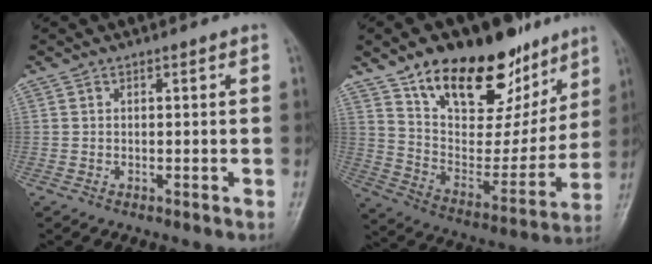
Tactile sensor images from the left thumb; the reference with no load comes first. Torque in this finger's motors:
{"motor_torque": [0.61, 0.91, 1.44, -1.33, 0.18]}